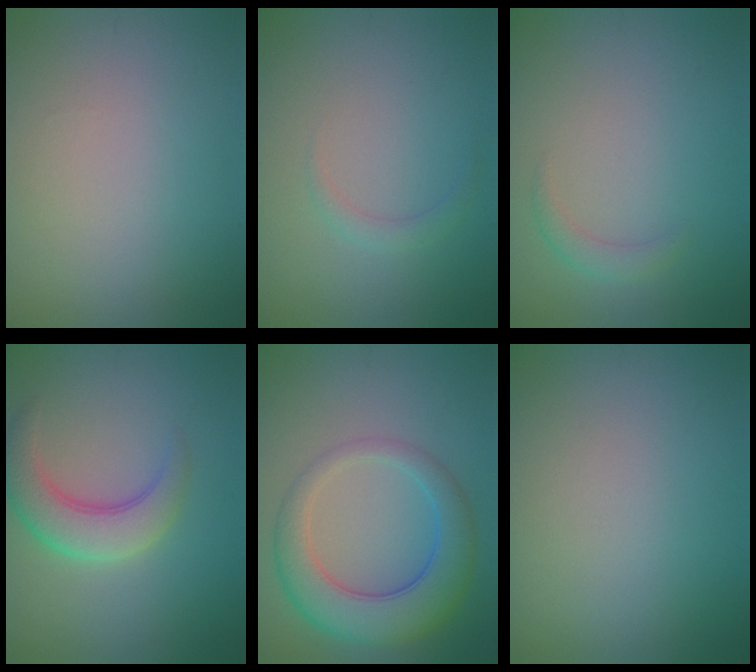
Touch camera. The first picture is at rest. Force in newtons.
{"total": 1.1, "press": 1.1, "slide": 0.0}
{"total": 1.4, "press": 1.4, "slide": 0.0}
{"total": 4.4, "press": 4.4, "slide": 0.3}
{"total": 6.6, "press": 6.6, "slide": 0.3}
{"total": 0.0}